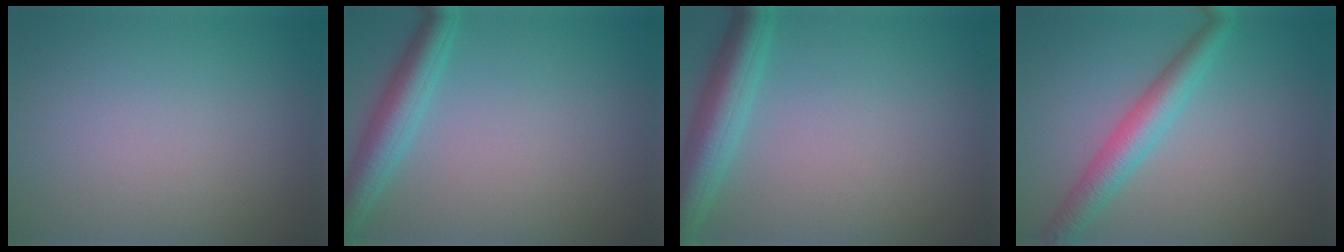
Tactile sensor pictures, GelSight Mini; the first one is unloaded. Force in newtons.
{"total": 4.2, "press": 4.2, "slide": 0.1}
{"total": 5.2, "press": 5.2, "slide": 0.2}
{"total": 4.0, "press": 4.0, "slide": 0.0}